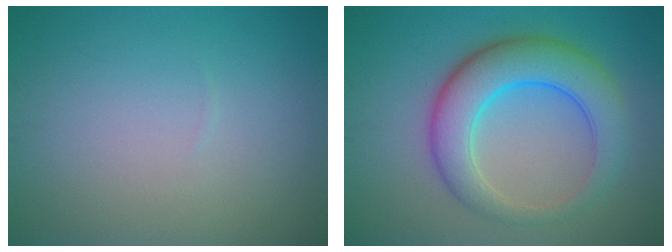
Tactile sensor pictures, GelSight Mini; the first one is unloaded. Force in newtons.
{"total": 7.1, "press": 7.1, "slide": 0.1}